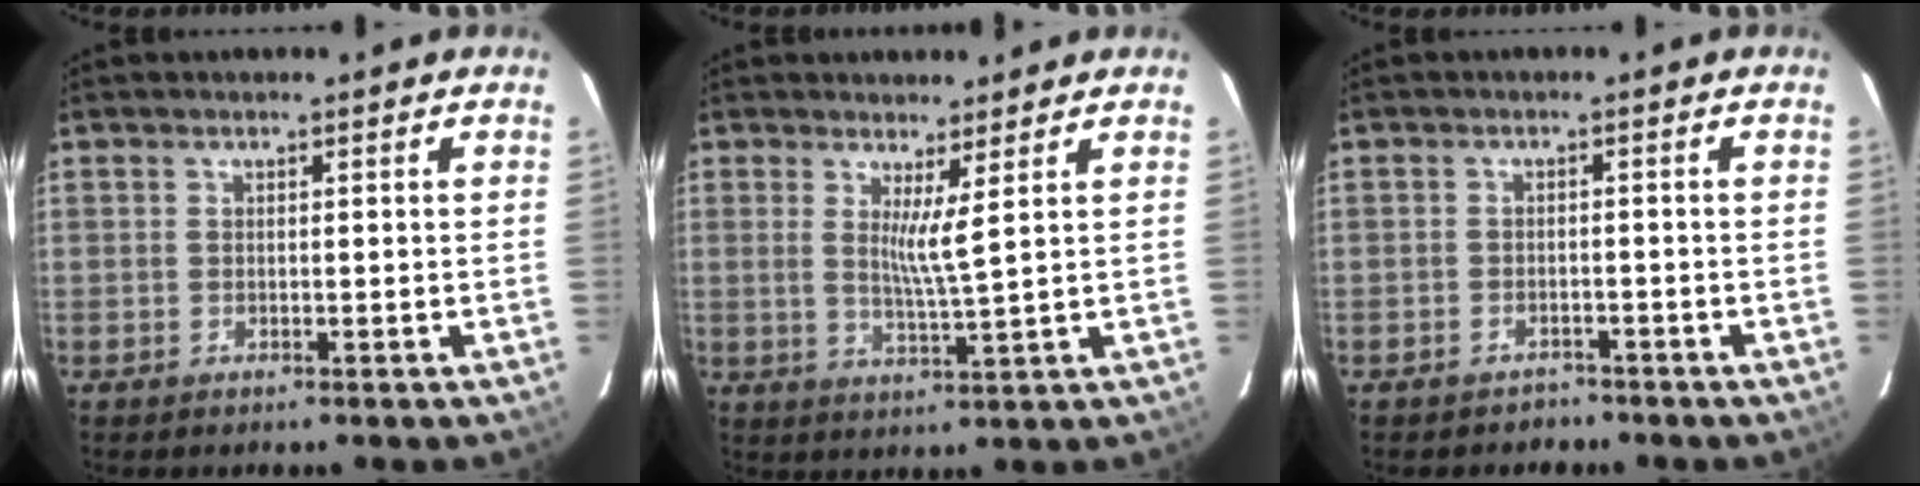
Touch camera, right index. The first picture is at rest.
{"total": 4.3, "force": [2.0, -0.7, 3.7], "torque": [-0.068, -0.017, 0.031]}
{"total": 3.5, "force": [-2.9, 2.0, 0.2], "torque": [-0.009, 0.007, -0.040]}